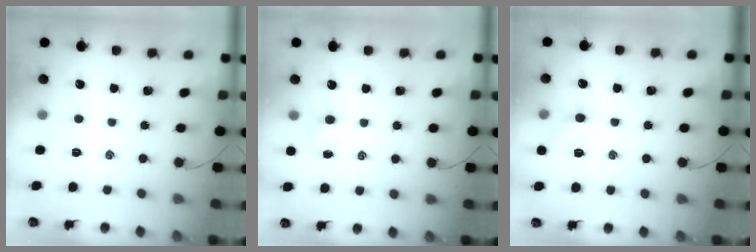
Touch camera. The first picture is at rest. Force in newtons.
{"total": 3.4, "press": 3.2, "slide": 1.2}
{"total": 6.5, "press": 6.2, "slide": 2.0}